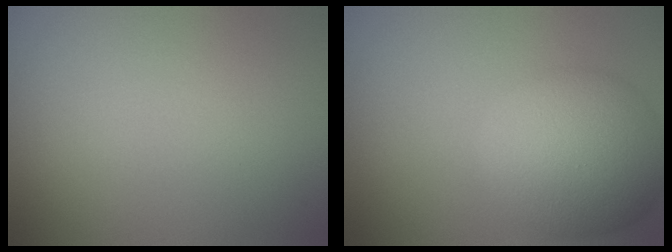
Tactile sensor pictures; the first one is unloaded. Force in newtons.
{"total": 8.7, "press": 8.7, "slide": 0.2}